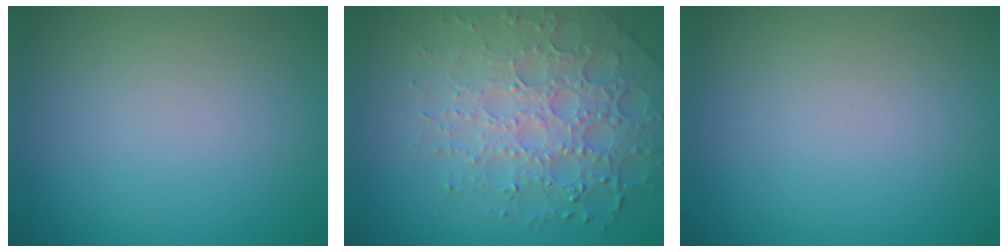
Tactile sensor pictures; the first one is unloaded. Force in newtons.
{"total": 6.5, "press": 4.9, "slide": 4.2}
{"total": 0.0}